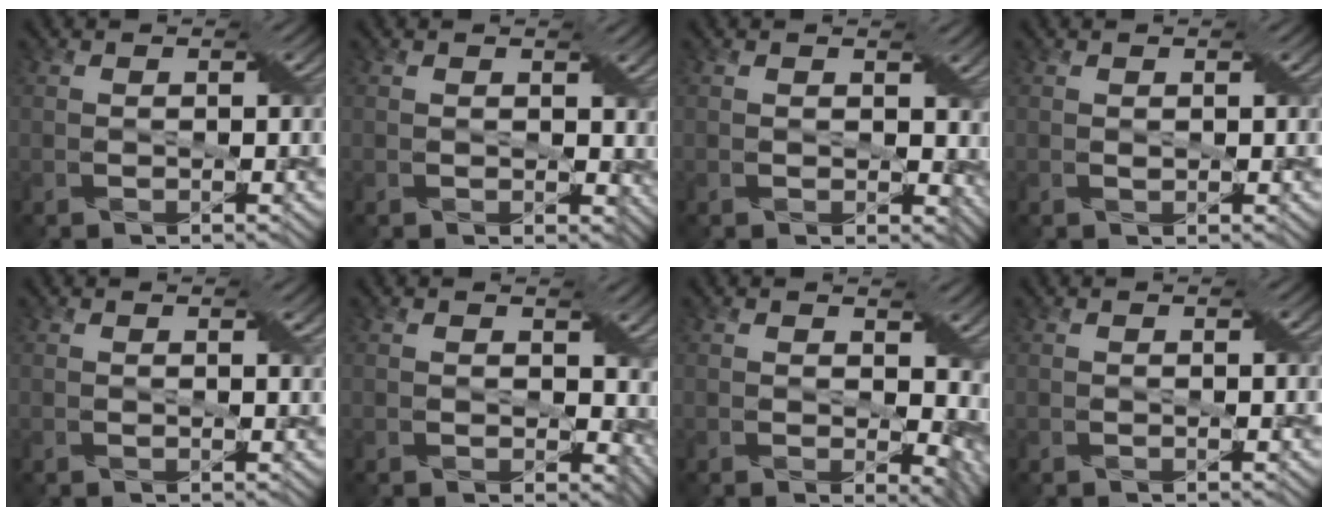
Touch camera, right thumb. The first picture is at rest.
{"total": 2.6, "force": [0.8, 2.2, 1.1], "torque": [-0.017, -0.010, 0.010]}
{"total": 3.9, "force": [0.9, 3.1, 2.1], "torque": [-0.029, -0.011, 0.011]}
{"total": 0.5, "force": [0.3, 0.4, 0.2], "torque": [-0.006, -0.001, 0.006]}
{"total": 0.9, "force": [0.6, 0.4, 0.5], "torque": [-0.008, -0.003, 0.012]}
{"total": 6.0, "force": [0.8, 4.5, 3.8], "torque": [-0.051, -0.014, 0.007]}
{"total": 8.3, "force": [1.4, 5.5, 6.1], "torque": [-0.077, -0.023, 0.029]}
{"total": 0.0}